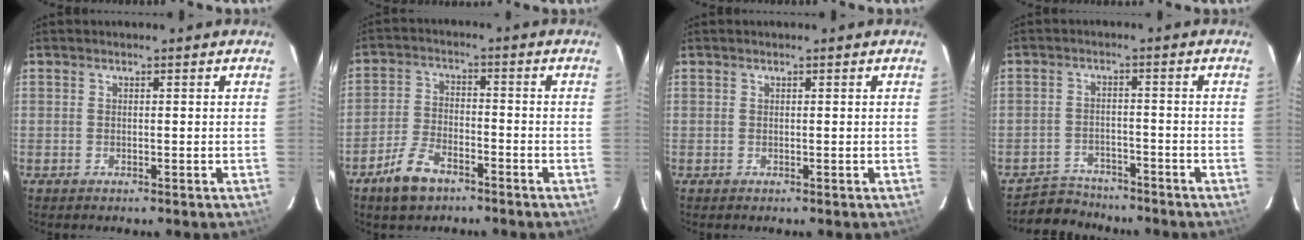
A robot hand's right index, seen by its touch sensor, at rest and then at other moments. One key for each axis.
{"total": 7.6, "fx": -5.2, "fy": 3.6, "fz": 4.1, "tx": -0.101, "ty": 0.002, "tz": -0.098}
{"total": 0.0}
{"total": 6.1, "fx": -5.6, "fy": 2.4, "fz": -0.2, "tx": -0.013, "ty": 0.012, "tz": -0.092}